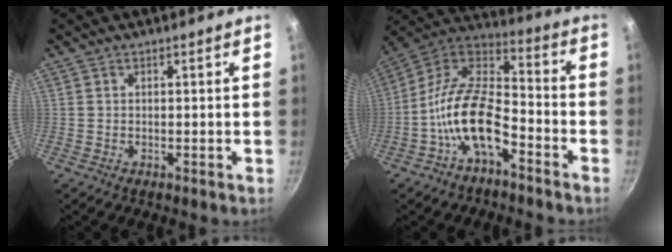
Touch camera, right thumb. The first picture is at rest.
{"total": 15.3, "force": [-6.6, 7.6, 11.5], "torque": [-0.201, 0.066, -0.147]}